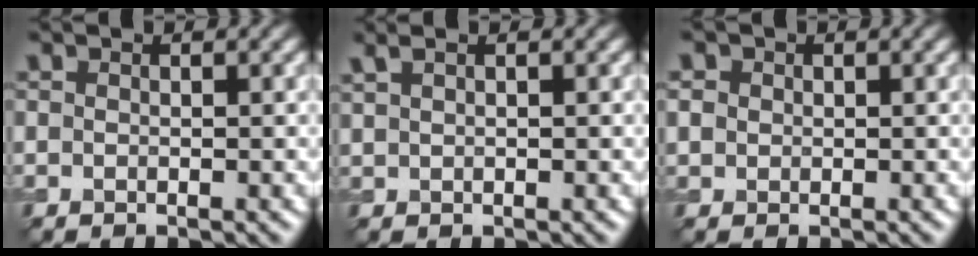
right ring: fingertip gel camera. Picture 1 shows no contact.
{"total": 1.3, "force": [1.0, 0.4, 0.8], "torque": [-0.021, 0.003, 0.024]}
{"total": 1.5, "force": [0.4, 1.4, 0.4], "torque": [-0.008, 0.002, 0.000]}